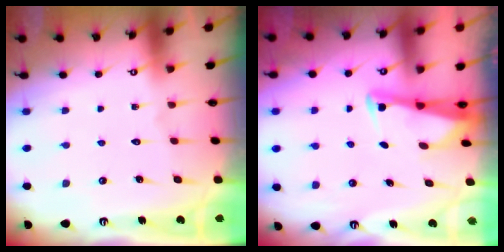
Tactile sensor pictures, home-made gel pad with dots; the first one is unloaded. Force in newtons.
{"total": 2.7, "press": 2.7, "slide": 0.3}